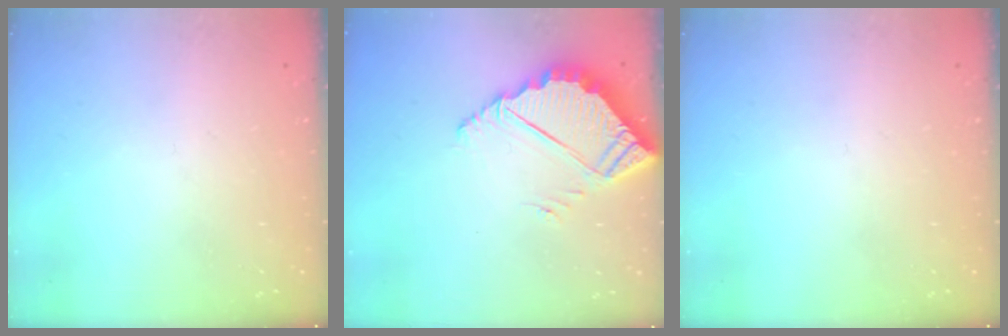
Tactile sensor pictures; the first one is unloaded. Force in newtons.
{"total": 5.8, "press": 5.8, "slide": 0.2}
{"total": 0.0}